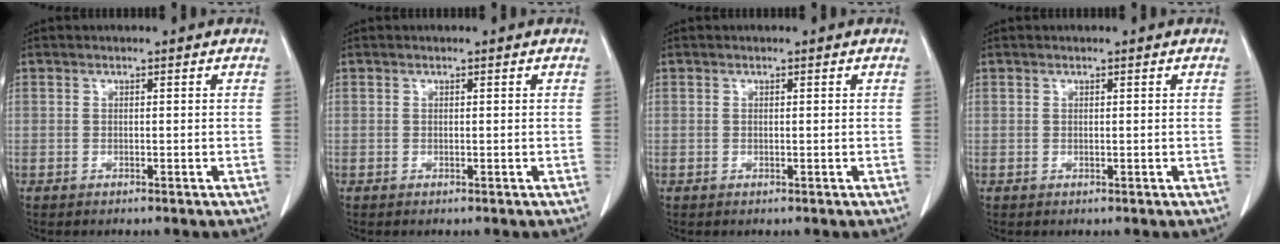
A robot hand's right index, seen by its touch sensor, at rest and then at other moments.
{"total": 0.0}
{"total": 0.0}
{"total": 0.0}